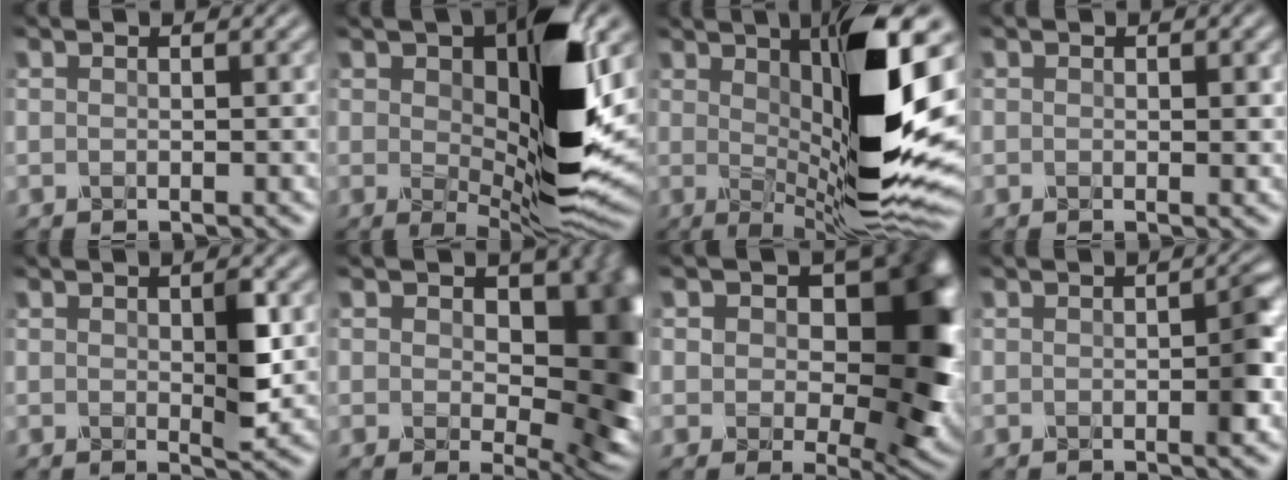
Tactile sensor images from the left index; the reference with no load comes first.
{"total": 11.9, "force": [1.6, 4.8, 10.8], "torque": [-0.160, -0.010, 0.030]}
{"total": 13.1, "force": [2.5, 3.0, 12.5], "torque": [-0.189, -0.017, 0.050]}
{"total": 0.8, "force": [0.1, 0.4, 0.6], "torque": [-0.005, -0.004, 0.000]}
{"total": 2.8, "force": [0.3, 0.9, 2.6], "torque": [-0.041, -0.007, 0.006]}
{"total": 12.8, "force": [1.2, 7.8, 10.1], "torque": [-0.118, -0.011, 0.026]}
{"total": 14.5, "force": [2.9, 9.0, 11.0], "torque": [-0.120, -0.002, 0.049]}
{"total": 2.2, "force": [-0.4, 0.6, 2.1], "torque": [-0.029, 0.002, -0.006]}